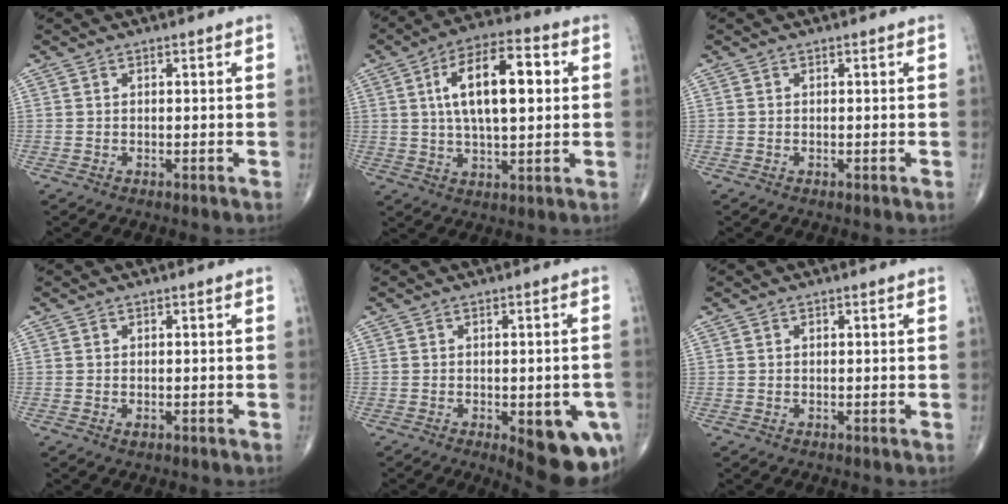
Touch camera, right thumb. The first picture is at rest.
{"total": 15.5, "force": [3.1, 6.7, 13.7], "torque": [-0.218, 0.011, 0.049]}
{"total": 0.0}
{"total": 0.8, "force": [-0.3, 0.4, 0.6], "torque": [-0.009, -0.001, -0.004]}
{"total": 12.6, "force": [-4.7, 4.9, 10.7], "torque": [-0.104, 0.004, -0.043]}
{"total": 0.0}